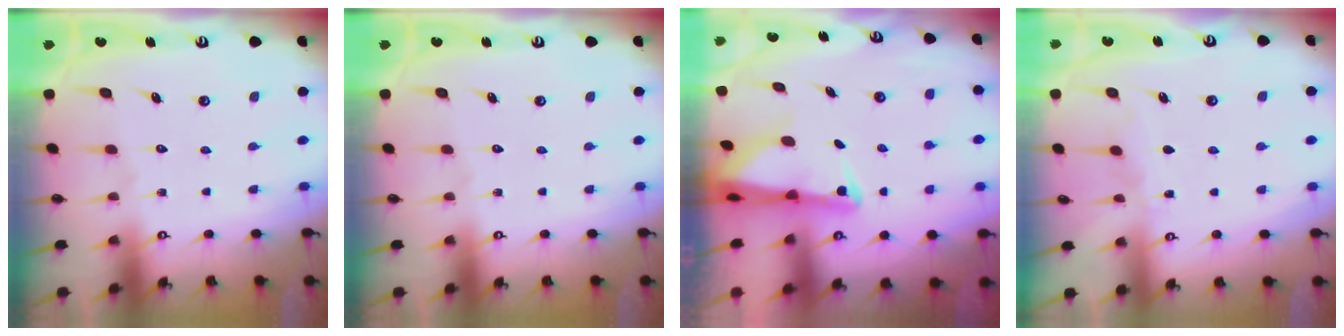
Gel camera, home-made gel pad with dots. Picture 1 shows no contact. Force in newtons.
{"total": 0.0}
{"total": 3.1, "press": 3.1, "slide": 0.6}
{"total": 3.9, "press": 3.9, "slide": 0.6}